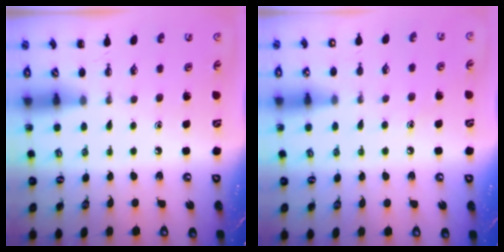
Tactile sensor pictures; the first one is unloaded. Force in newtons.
{"total": 7.2, "press": 7.0, "slide": 1.7}